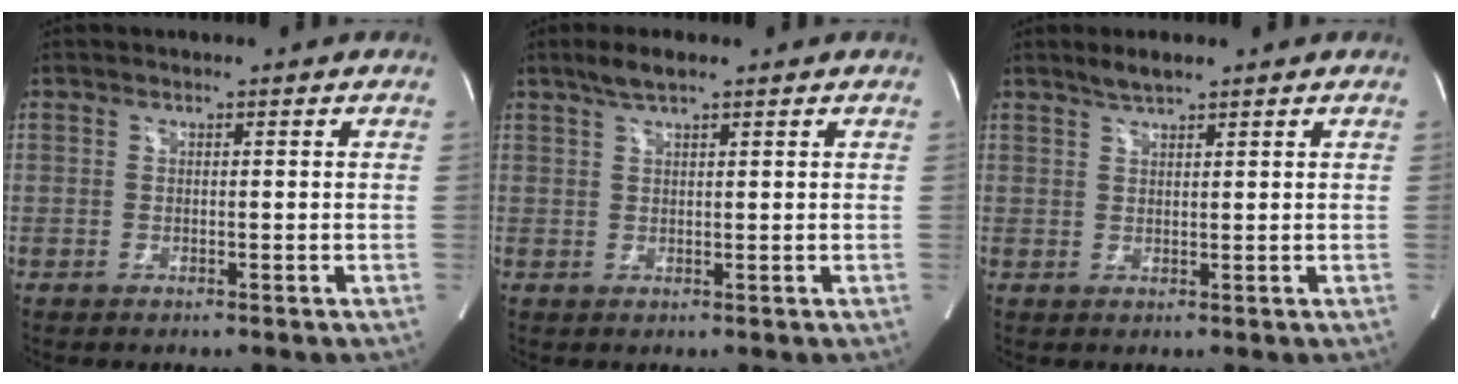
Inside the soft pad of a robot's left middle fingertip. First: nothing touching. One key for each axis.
{"total": 3.2, "fx": 2.4, "fy": 0.5, "fz": 2.1, "tx": -0.048, "ty": 0.008, "tz": 0.048}
{"total": 2.5, "fx": 2.1, "fy": 0.3, "fz": 1.3, "tx": -0.033, "ty": 0.006, "tz": 0.041}